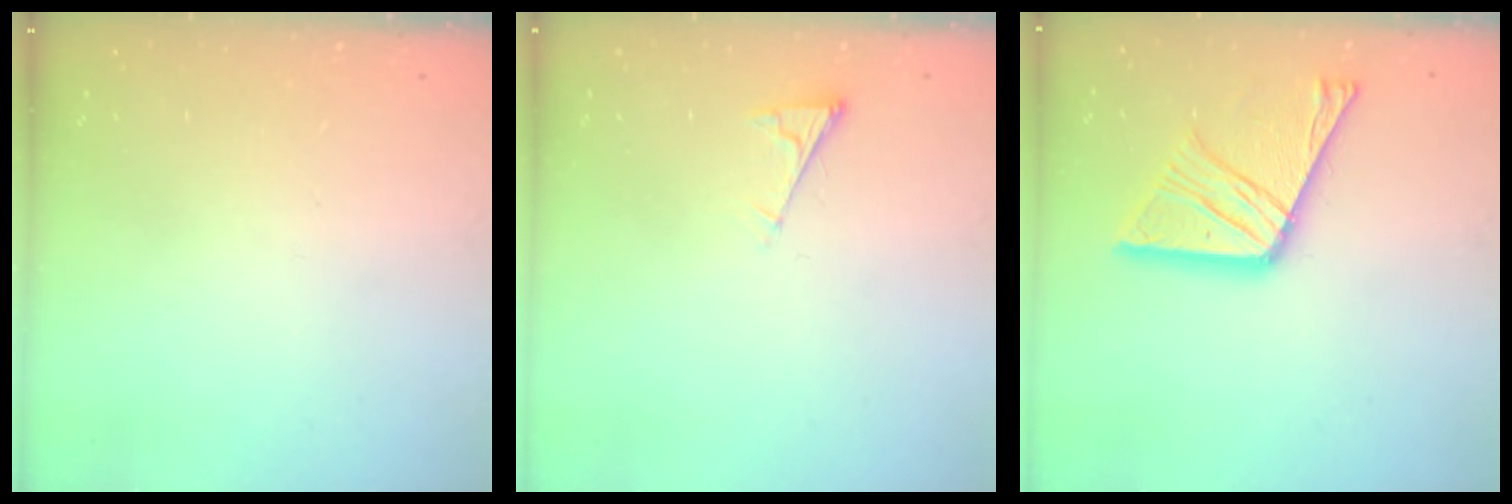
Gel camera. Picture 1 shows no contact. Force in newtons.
{"total": 2.8, "press": 2.7, "slide": 0.4}
{"total": 16.5, "press": 16.4, "slide": 1.8}